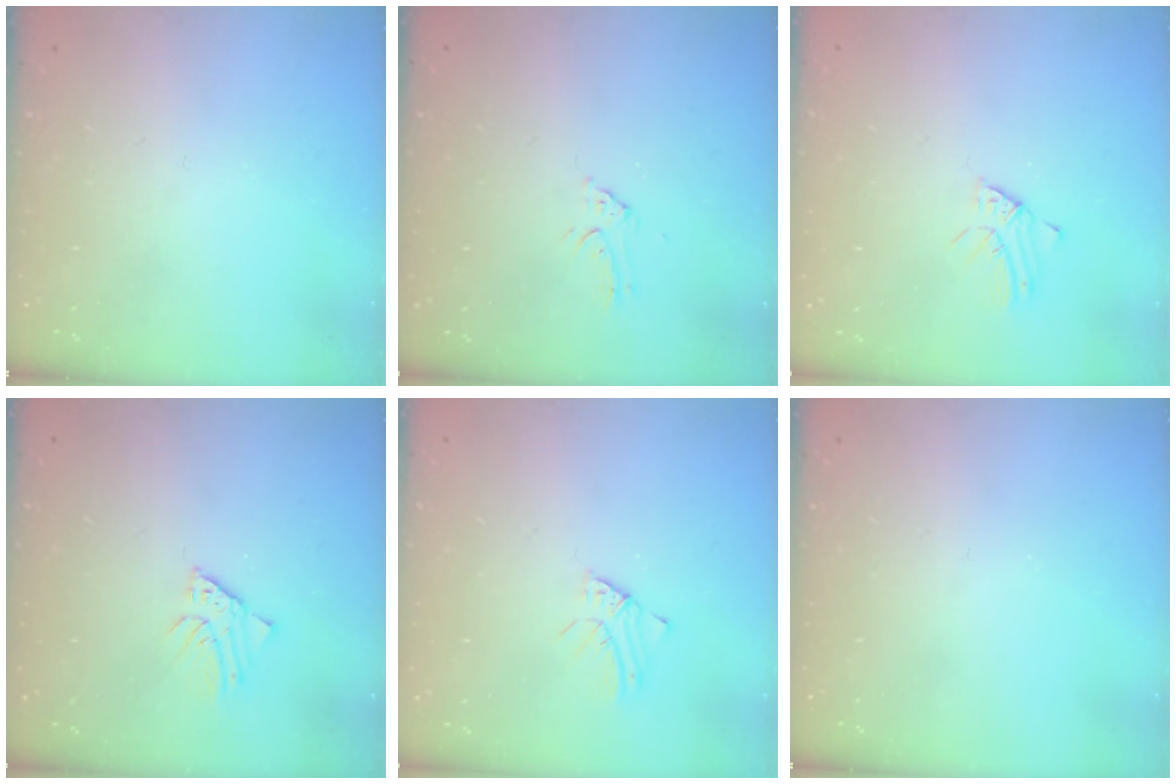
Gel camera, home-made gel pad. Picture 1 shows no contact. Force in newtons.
{"total": 2.5, "press": 2.5, "slide": 0.2}
{"total": 1.6, "press": 1.6, "slide": 0.1}
{"total": 2.4, "press": 2.4, "slide": 0.2}
{"total": 1.6, "press": 1.6, "slide": 0.1}
{"total": 0.0}